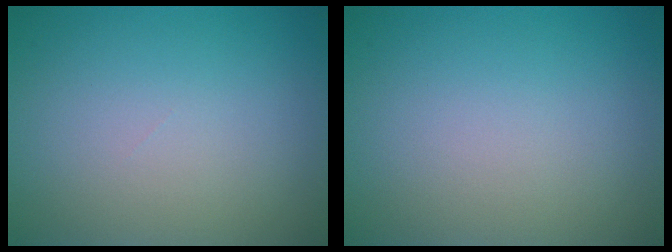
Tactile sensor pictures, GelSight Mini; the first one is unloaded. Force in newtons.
{"total": 0.0}